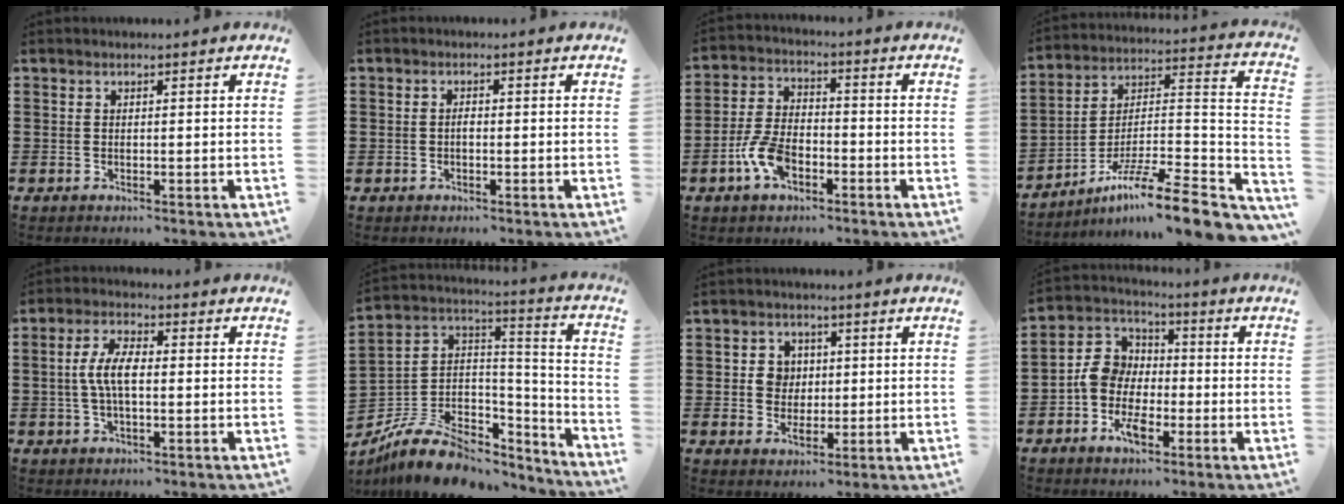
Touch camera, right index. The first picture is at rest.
{"total": 0.8, "force": [-0.3, 0.6, 0.5], "torque": [-0.011, 0.000, -0.005]}
{"total": 6.9, "force": [-3.2, 3.6, 5.0], "torque": [-0.123, 0.000, -0.065]}
{"total": 11.5, "force": [-8.2, 1.2, 7.9], "torque": [-0.126, 0.002, -0.156]}
{"total": 6.0, "force": [-0.1, 2.4, 5.5], "torque": [-0.122, -0.001, -0.009]}
{"total": 10.8, "force": [-6.7, 6.9, 5.0], "torque": [-0.099, 0.028, -0.118]}
{"total": 4.1, "force": [0.4, 3.6, 1.9], "torque": [-0.044, 0.006, 0.003]}
{"total": 7.3, "force": [-2.2, 5.7, 4.0], "torque": [-0.108, 0.010, -0.045]}